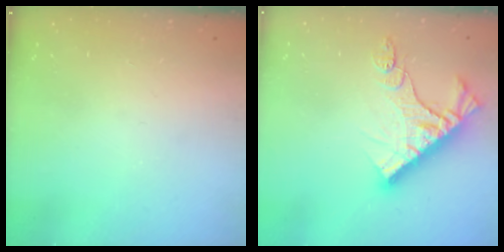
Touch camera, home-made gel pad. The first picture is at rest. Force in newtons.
{"total": 11.8, "press": 11.8, "slide": 1.1}